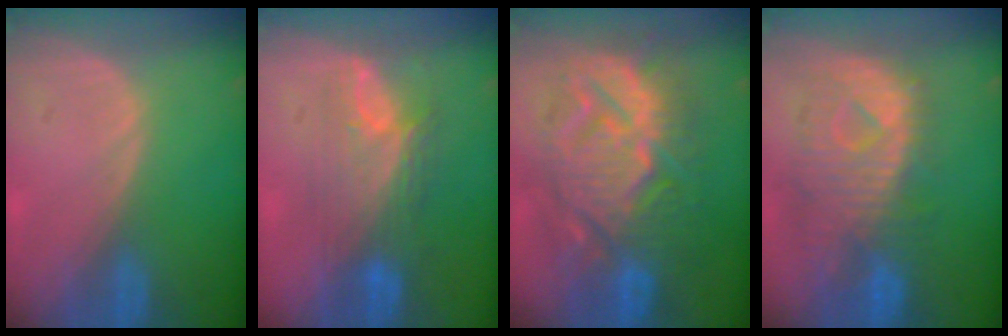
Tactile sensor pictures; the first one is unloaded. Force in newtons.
{"total": 7.3, "press": 7.2, "slide": 1.3}
{"total": 14.0, "press": 13.9, "slide": 1.4}
{"total": 10.7, "press": 9.6, "slide": 4.7}